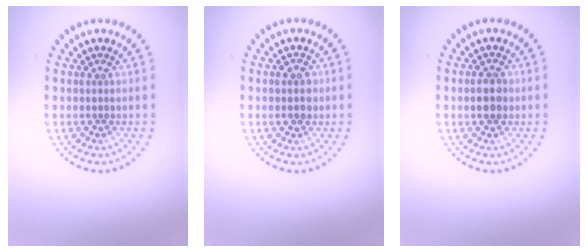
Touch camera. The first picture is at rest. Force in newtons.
{"total": 2.3, "press": 2.3, "slide": 0.1}
{"total": 1.9, "press": 1.9, "slide": 0.3}